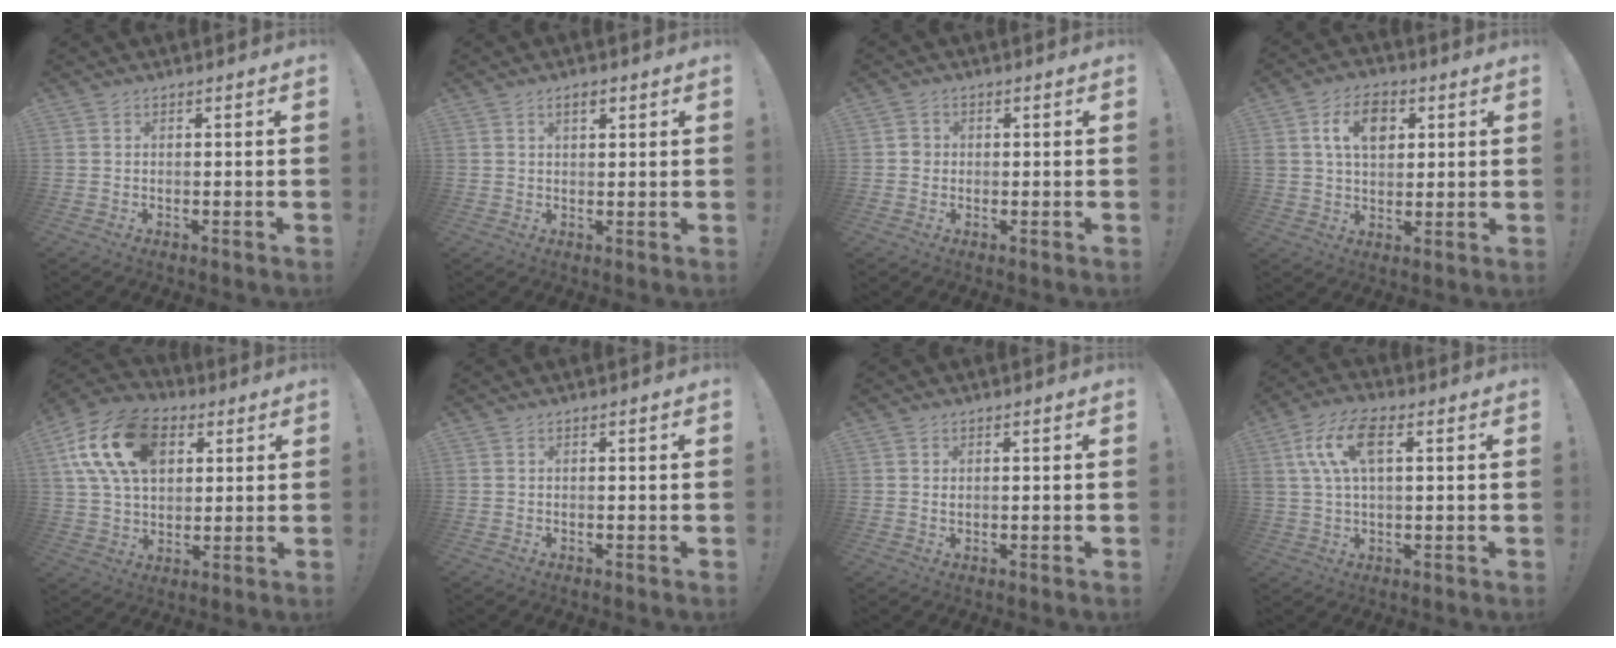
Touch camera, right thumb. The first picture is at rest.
{"total": 2.6, "force": [1.5, 1.2, 1.9], "torque": [-0.025, -0.003, 0.023]}
{"total": 2.5, "force": [-0.4, 2.4, 0.8], "torque": [-0.009, 0.007, -0.009]}
{"total": 11.0, "force": [3.6, 7.6, 7.0], "torque": [-0.108, 0.007, 0.066]}
{"total": 20.2, "force": [7.5, 13.5, 13.1], "torque": [-0.223, -0.015, 0.138]}
{"total": 0.0}
{"total": 0.7, "force": [0.4, 0.6, -0.2], "torque": [-0.005, 0.005, 0.009]}
{"total": 11.4, "force": [3.6, 5.6, 9.2], "torque": [-0.183, 0.008, 0.068]}